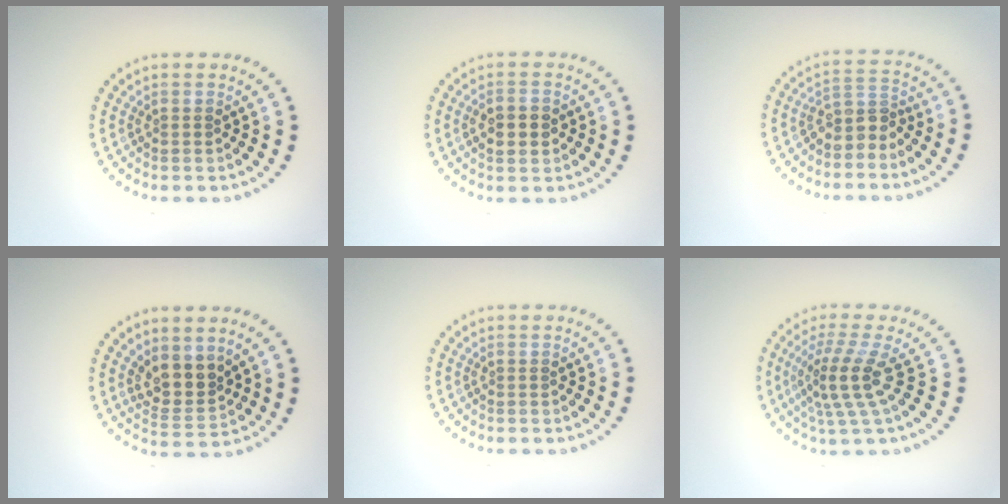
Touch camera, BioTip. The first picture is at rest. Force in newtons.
{"total": 2.5, "press": 2.4, "slide": 0.2}
{"total": 2.5, "press": 1.9, "slide": 1.7}
{"total": 3.2, "press": 2.6, "slide": 1.9}
{"total": 0.0}
{"total": 4.0, "press": 2.9, "slide": 2.8}